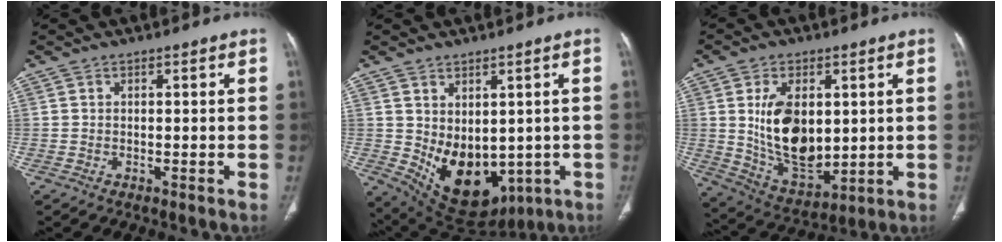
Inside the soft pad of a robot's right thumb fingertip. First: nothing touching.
{"total": 14.6, "force": [-1.8, 9.9, 10.6], "torque": [-0.135, -0.013, 0.014]}
{"total": 15.4, "force": [2.2, 9.0, 12.2], "torque": [-0.187, -0.021, 0.061]}